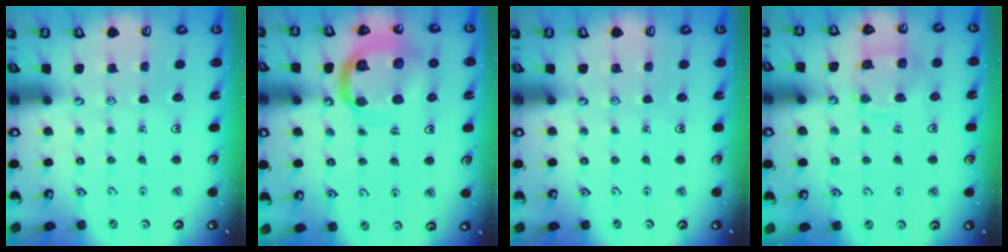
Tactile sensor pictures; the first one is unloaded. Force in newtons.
{"total": 15.6, "press": 15.5, "slide": 1.6}
{"total": 0.0}
{"total": 11.4, "press": 11.3, "slide": 1.1}